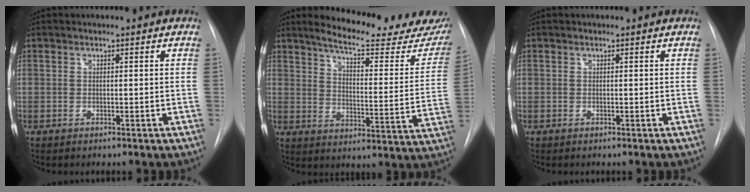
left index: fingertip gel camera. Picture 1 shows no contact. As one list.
[{"total": 19.8, "force": [17.7, 3.1, 8.3], "torque": [-0.105, -0.063, 0.216]}, {"total": 0.0}]